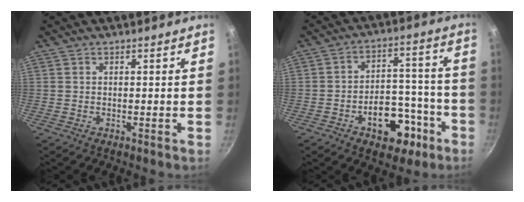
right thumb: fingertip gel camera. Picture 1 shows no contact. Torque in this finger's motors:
{"motor_torque": [1.50, 1.24, 0.92, -0.64, 0.18]}